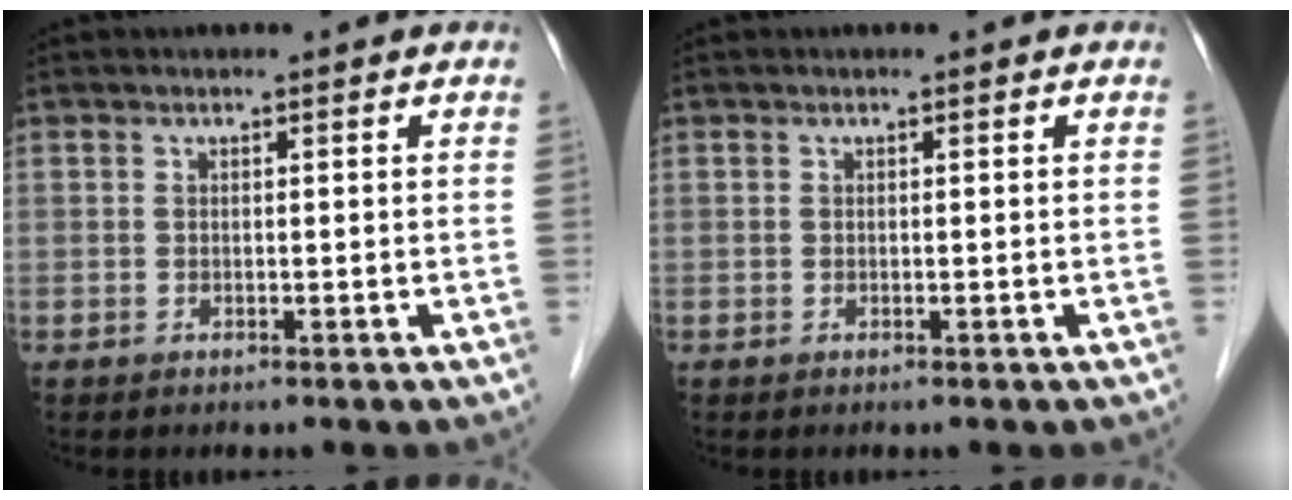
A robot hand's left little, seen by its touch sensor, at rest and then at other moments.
{"total": 0.0}